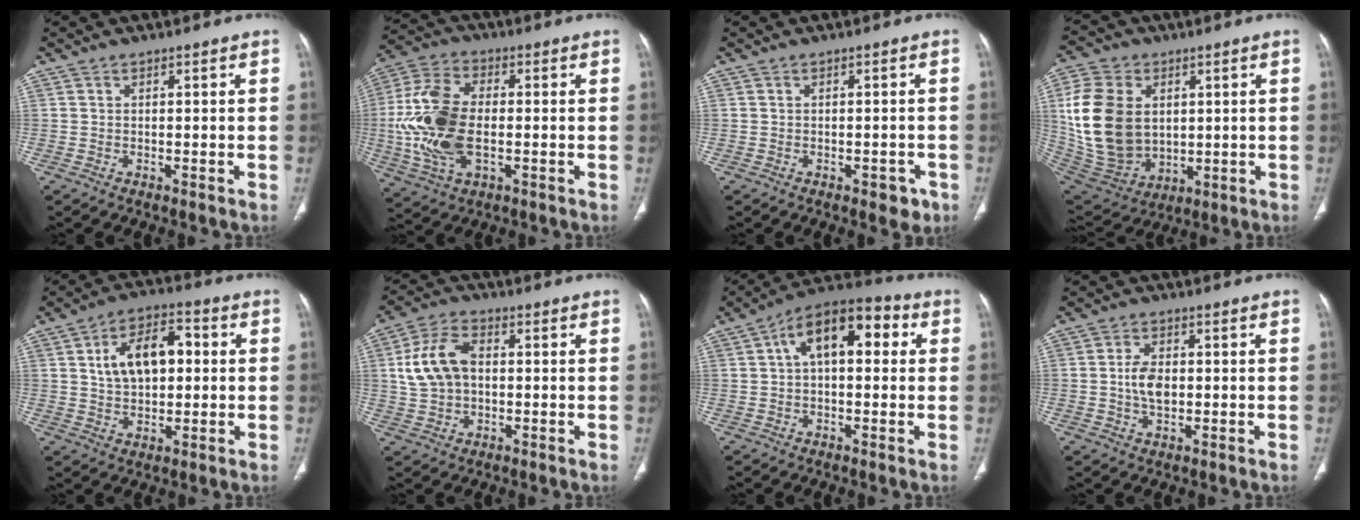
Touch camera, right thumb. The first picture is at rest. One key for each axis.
{"total": 16.3, "fx": -1.4, "fy": 9.1, "fz": 13.4, "tx": -0.290, "ty": 0.006, "tz": -0.024}
{"total": 2.9, "fx": -1.5, "fy": 1.5, "fz": 1.9, "tx": -0.007, "ty": 0.007, "tz": -0.014}
{"total": 19.7, "fx": 3.2, "fy": 14.2, "fz": 13.2, "tx": -0.253, "ty": -0.012, "tz": 0.081}
{"total": 12.3, "fx": 2.1, "fy": 7.3, "fz": 9.6, "tx": -0.144, "ty": 0.016, "tz": 0.032}
{"total": 10.4, "fx": 0.9, "fy": 7.0, "fz": 7.7, "tx": -0.147, "ty": 0.020, "tz": 0.017}
{"total": 13.8, "fx": 3.3, "fy": 7.2, "fz": 11.3, "tx": -0.158, "ty": 0.038, "tz": 0.044}
{"total": 5.3, "fx": -0.2, "fy": 3.2, "fz": 4.2, "tx": -0.077, "ty": 0.004, "tz": -0.003}